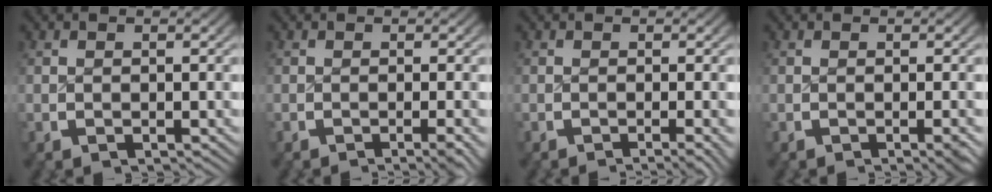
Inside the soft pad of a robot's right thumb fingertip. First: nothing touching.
{"total": 1.6, "force": [-1.0, -0.2, 1.3], "torque": [-0.016, 0.003, -0.016]}
{"total": 2.0, "force": [-1.5, 0.0, 1.3], "torque": [-0.014, 0.000, -0.021]}
{"total": 0.9, "force": [-0.4, -0.3, 0.8], "torque": [-0.008, 0.005, -0.005]}